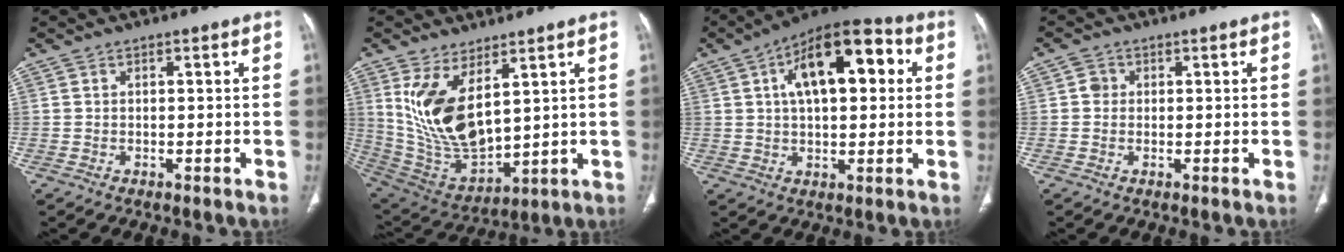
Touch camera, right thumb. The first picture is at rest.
{"total": 15.4, "force": [5.8, 7.3, 12.2], "torque": [-0.226, -0.034, 0.140]}
{"total": 17.1, "force": [4.5, 8.2, 14.2], "torque": [-0.194, 0.023, 0.063]}
{"total": 1.9, "force": [0.2, 1.8, 0.7], "torque": [-0.003, 0.003, 0.001]}